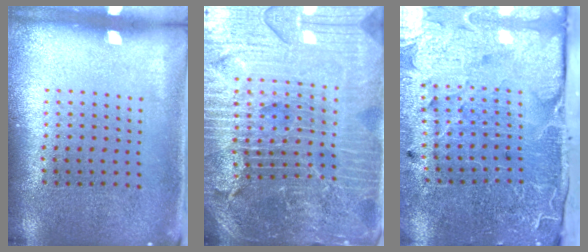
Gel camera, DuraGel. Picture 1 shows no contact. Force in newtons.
{"total": 5.9, "press": 5.3, "slide": 2.7}
{"total": 3.9, "press": 3.6, "slide": 1.5}